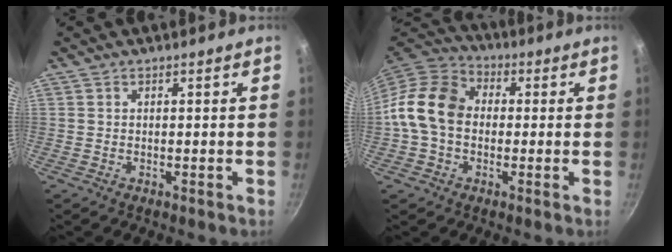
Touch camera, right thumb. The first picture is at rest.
{"total": 13.2, "force": [-0.3, 10.1, 8.5], "torque": [-0.125, 0.027, -0.027]}